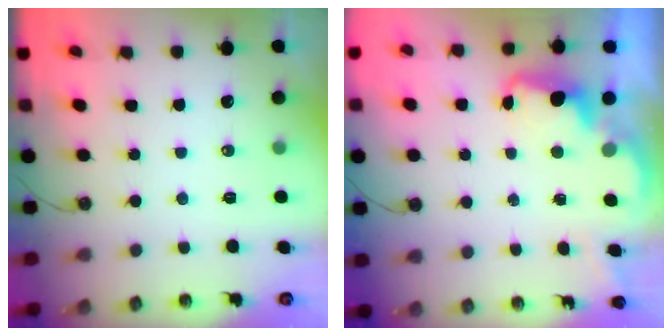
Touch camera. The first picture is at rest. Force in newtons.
{"total": 2.5, "press": 2.4, "slide": 0.5}